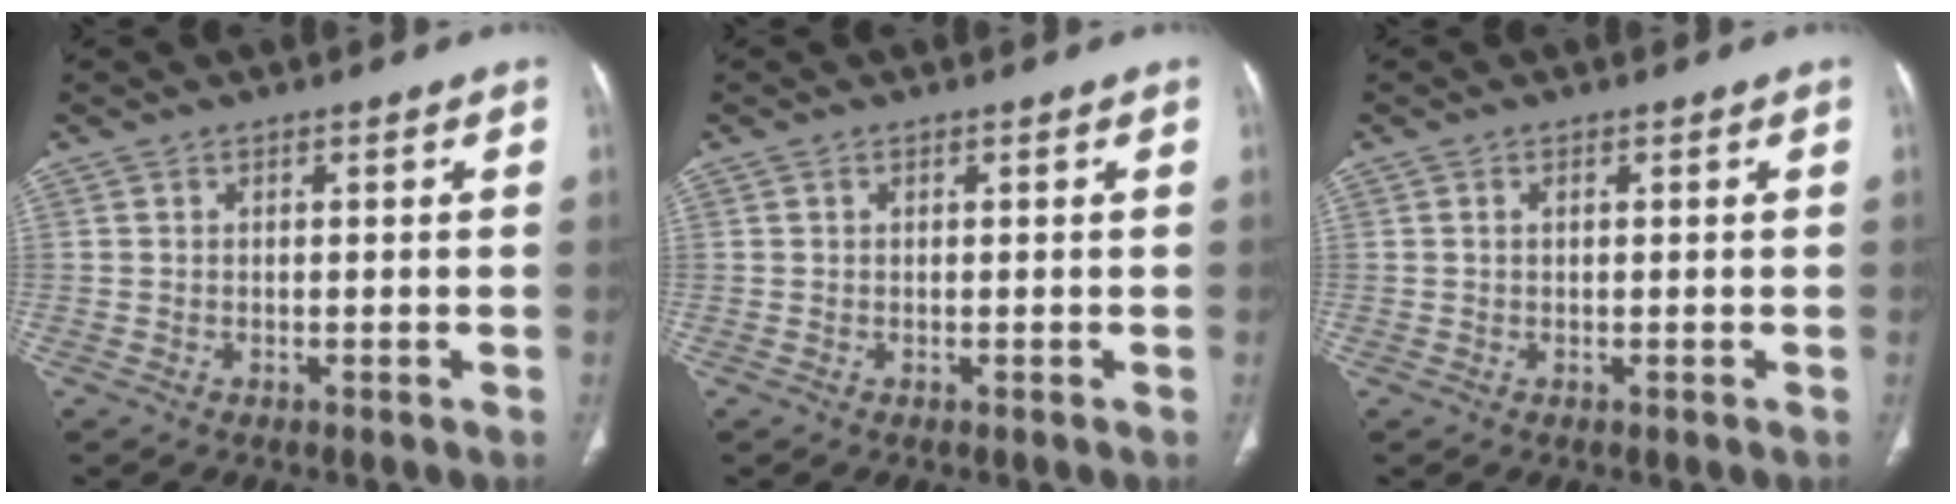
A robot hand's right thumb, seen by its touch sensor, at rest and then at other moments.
{"total": 0.0}
{"total": 0.5, "force": [0.1, 0.3, 0.4], "torque": [-0.011, 0.004, 0.002]}